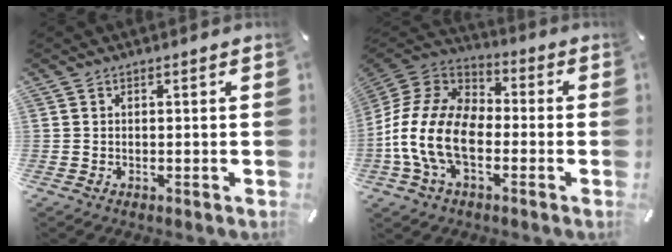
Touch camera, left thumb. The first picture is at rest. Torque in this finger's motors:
{"motor_torque": [-0.29, 2.43, 2.39, 0.38, 0.38]}